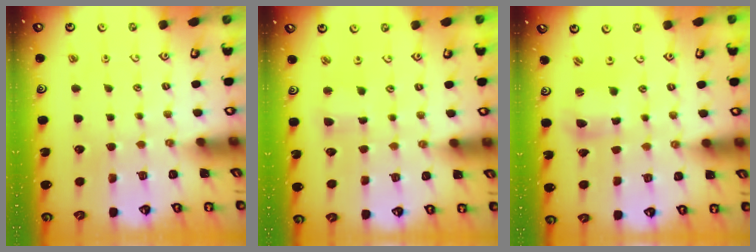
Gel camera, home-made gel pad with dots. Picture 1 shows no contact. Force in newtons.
{"total": 3.3, "press": 3.3, "slide": 0.3}
{"total": 4.1, "press": 4.0, "slide": 0.5}